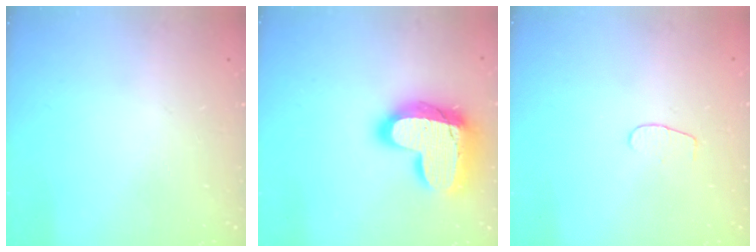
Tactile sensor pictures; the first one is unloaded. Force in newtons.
{"total": 21.1, "press": 21.0, "slide": 1.5}
{"total": 3.6, "press": 3.6, "slide": 0.4}